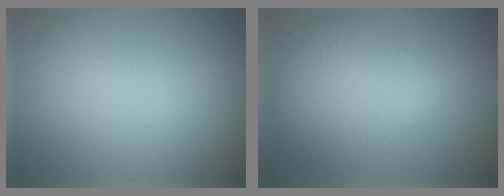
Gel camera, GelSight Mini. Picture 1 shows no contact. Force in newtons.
{"total": 5.9, "press": 5.9, "slide": 0.1}